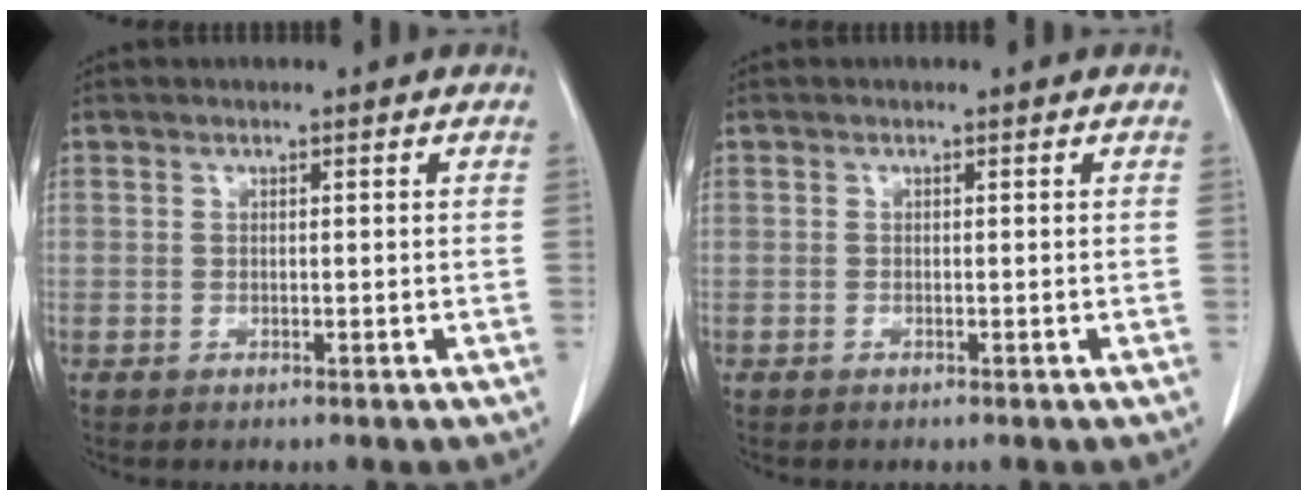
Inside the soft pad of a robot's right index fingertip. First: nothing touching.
{"total": 0.0}